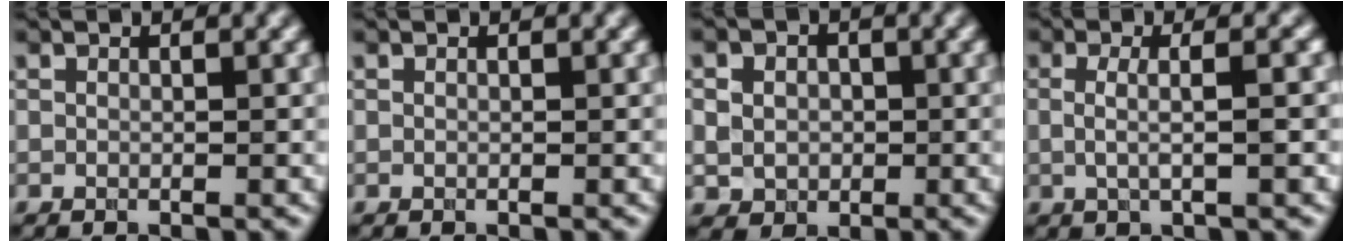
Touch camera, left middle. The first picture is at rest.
{"total": 0.0}
{"total": 4.4, "force": [0.8, 3.8, 2.2], "torque": [-0.032, 0.018, -0.004]}
{"total": 3.3, "force": [0.2, 1.1, 3.1], "torque": [-0.046, -0.007, -0.011]}